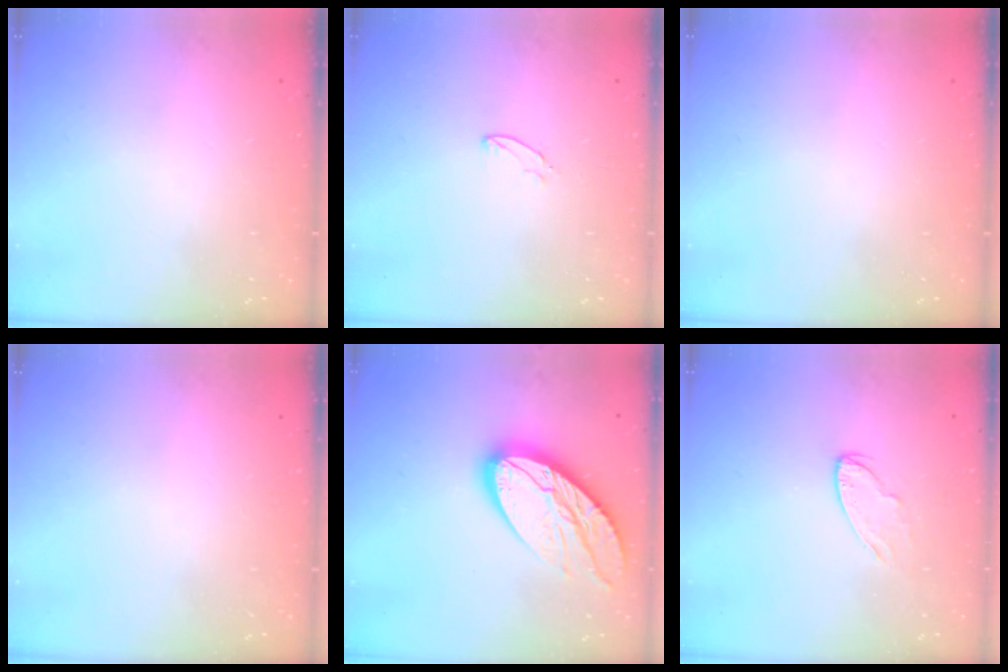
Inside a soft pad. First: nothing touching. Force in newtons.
{"total": 4.7, "press": 4.6, "slide": 0.3}
{"total": 0.0}
{"total": 0.0}
{"total": 16.4, "press": 16.3, "slide": 1.1}
{"total": 6.7, "press": 6.7, "slide": 0.2}